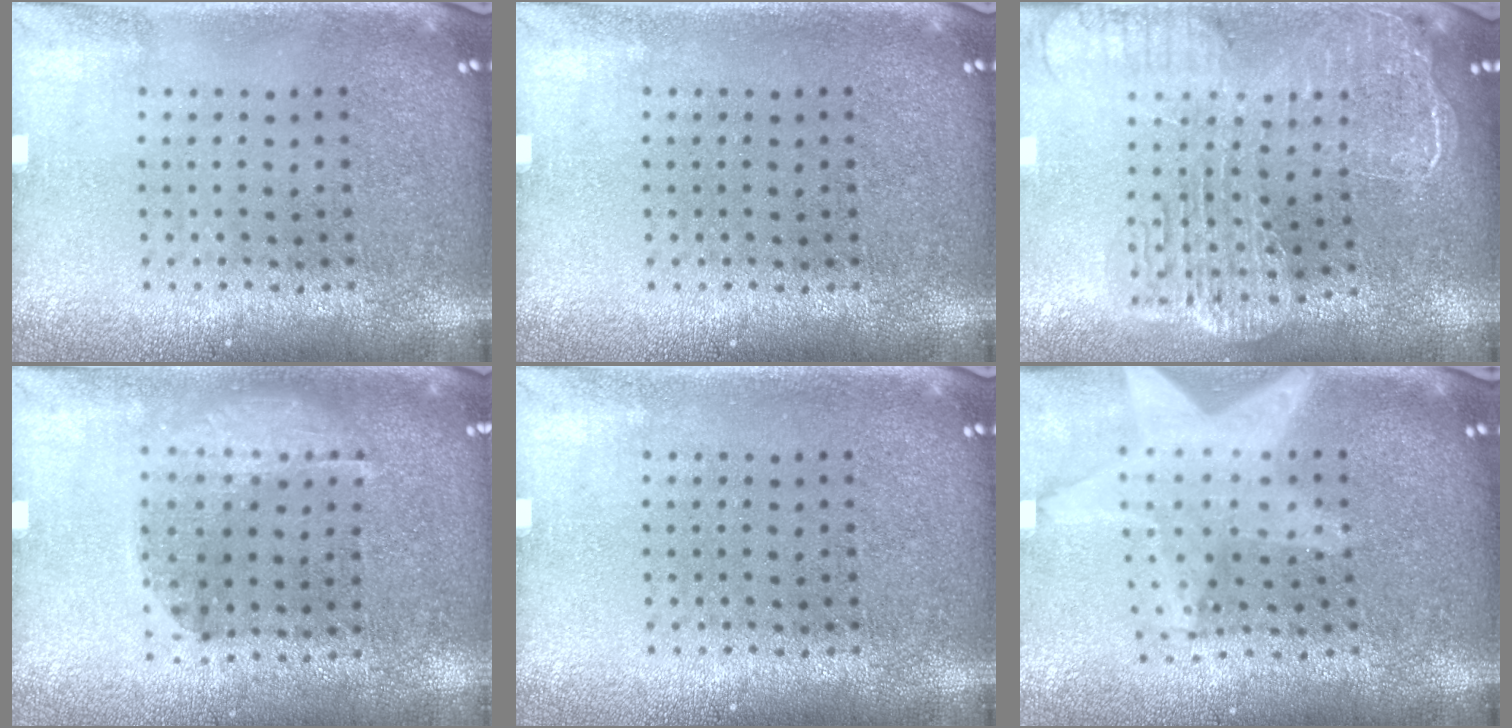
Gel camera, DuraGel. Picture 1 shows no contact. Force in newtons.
{"total": 0.0}
{"total": 2.5, "press": 2.2, "slide": 1.2}
{"total": 1.1, "press": 1.0, "slide": 0.2}
{"total": 0.0}
{"total": 2.2, "press": 1.8, "slide": 1.3}